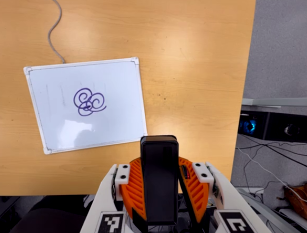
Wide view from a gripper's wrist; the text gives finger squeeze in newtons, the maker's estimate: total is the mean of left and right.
{"total": 6.6, "left": 5.5, "right": 7.7}